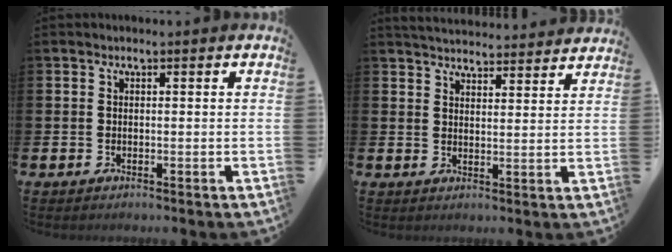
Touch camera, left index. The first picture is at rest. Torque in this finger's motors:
{"motor_torque": [0.42, -1.42, 0.00, 0.00]}